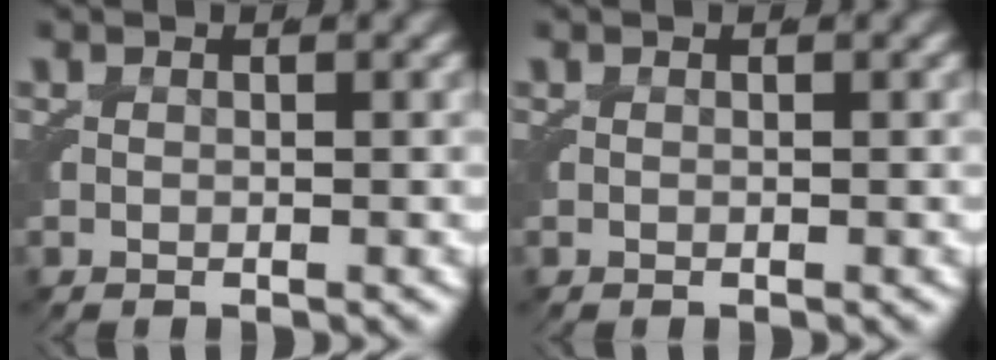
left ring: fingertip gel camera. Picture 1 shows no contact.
{"total": 0.0}